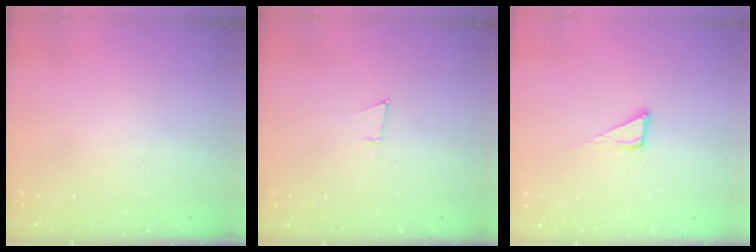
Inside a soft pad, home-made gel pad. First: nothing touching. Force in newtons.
{"total": 3.1, "press": 3.1, "slide": 0.7}
{"total": 4.7, "press": 4.7, "slide": 0.2}